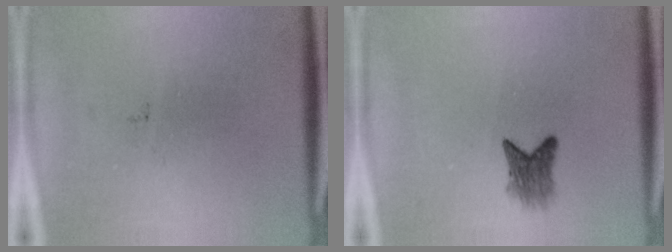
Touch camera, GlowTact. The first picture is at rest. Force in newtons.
{"total": 2.9}